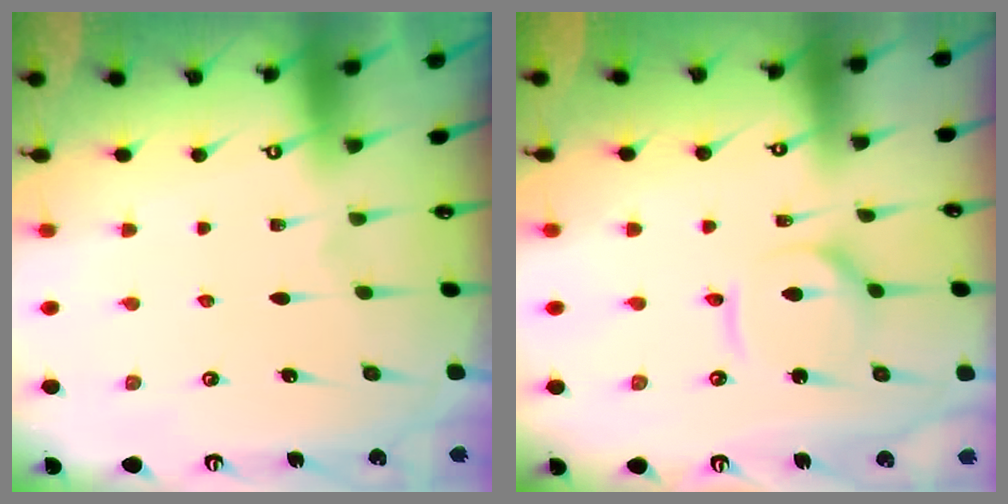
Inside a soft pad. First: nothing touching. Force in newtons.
{"total": 5.9, "press": 5.9, "slide": 0.6}